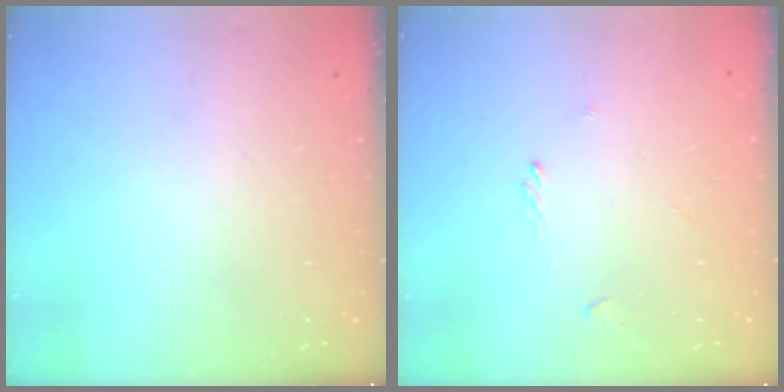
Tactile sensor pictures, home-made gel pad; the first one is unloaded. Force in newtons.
{"total": 0.6, "press": 0.3, "slide": 0.5}